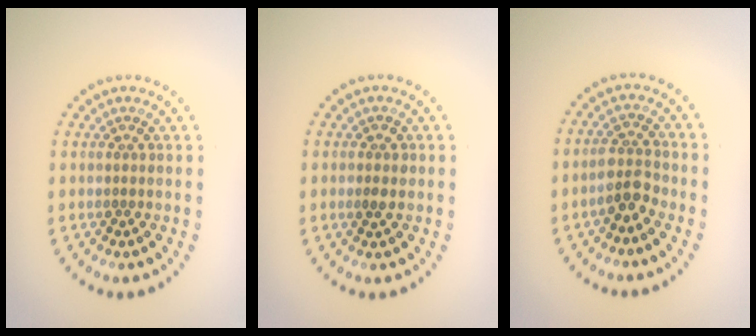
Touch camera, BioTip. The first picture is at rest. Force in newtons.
{"total": 1.2, "press": 1.2, "slide": 0.1}
{"total": 2.6, "press": 2.4, "slide": 1.1}